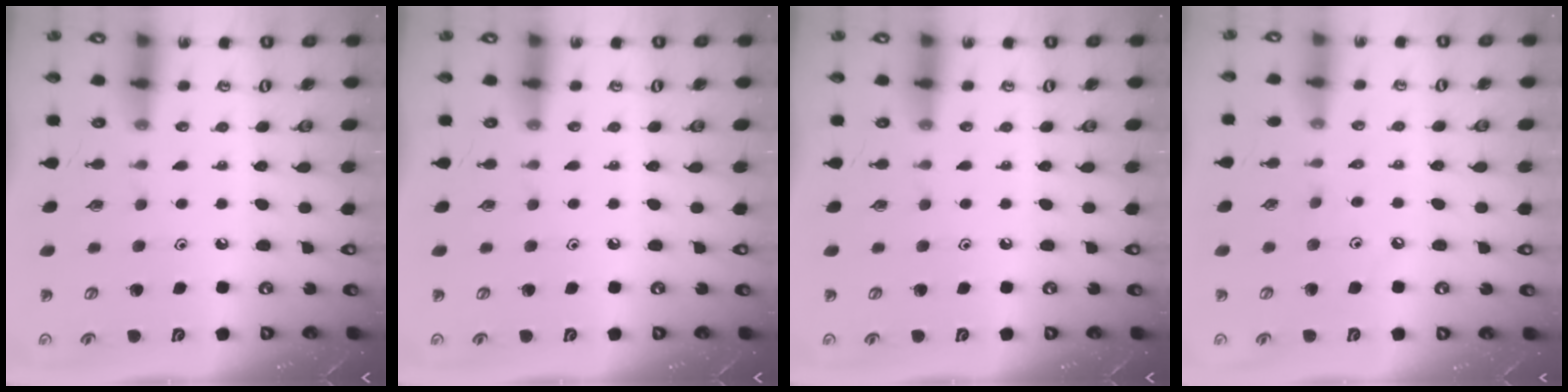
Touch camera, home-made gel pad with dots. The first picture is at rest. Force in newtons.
{"total": 0.0}
{"total": 0.0}
{"total": 2.7, "press": 2.6, "slide": 0.5}